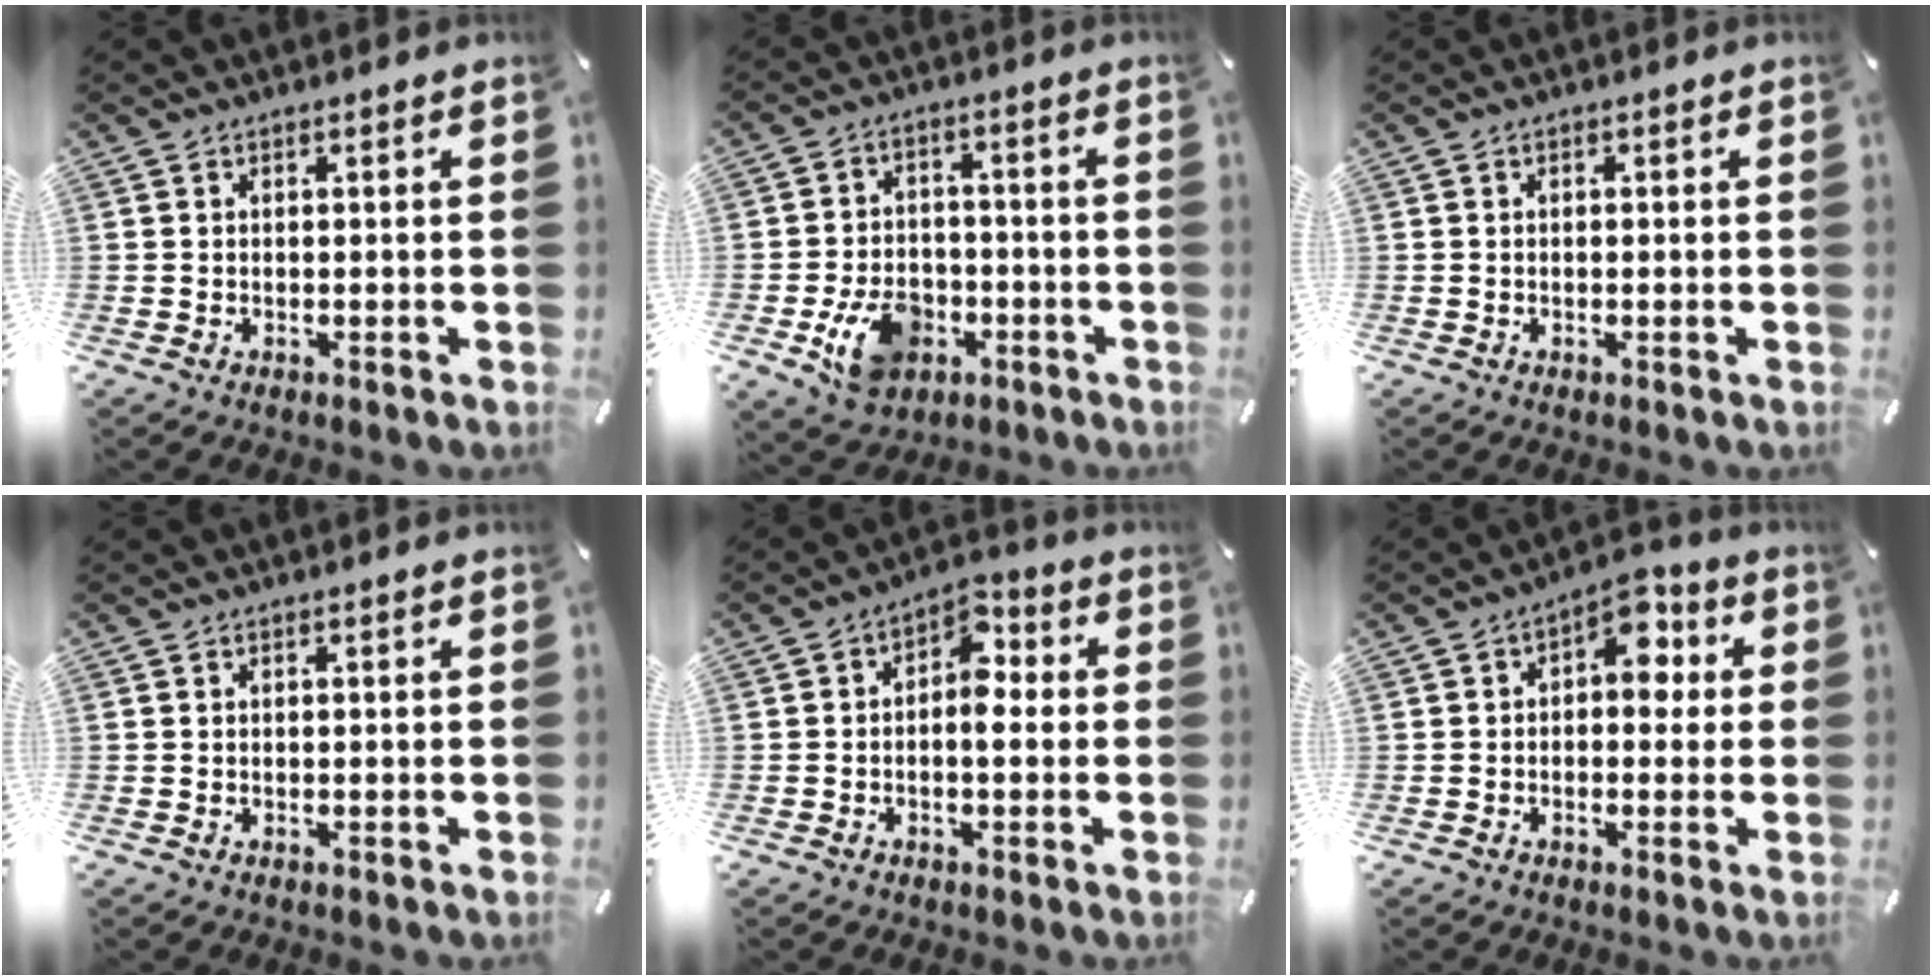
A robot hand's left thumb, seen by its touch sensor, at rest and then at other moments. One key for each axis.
{"total": 10.6, "fx": -4.0, "fy": 7.6, "fz": 6.1, "tx": -0.110, "ty": 0.016, "tz": -0.069}
{"total": 0.6, "fx": -0.2, "fy": 0.3, "fz": 0.5, "tx": -0.011, "ty": 0.000, "tz": -0.003}
{"total": 0.0}
{"total": 5.9, "fx": -0.4, "fy": 3.5, "fz": 4.7, "tx": -0.064, "ty": -0.001, "tz": -0.014}
{"total": 7.6, "fx": 2.3, "fy": 4.7, "fz": 5.5, "tx": -0.063, "ty": -0.015, "tz": 0.033}